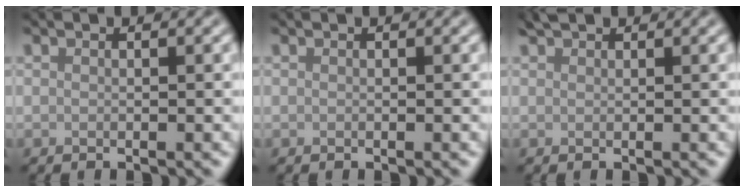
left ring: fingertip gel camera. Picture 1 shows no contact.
{"total": 0.0}
{"total": 1.1, "force": [1.1, 0.2, 0.1], "torque": [-0.004, 0.003, 0.022]}